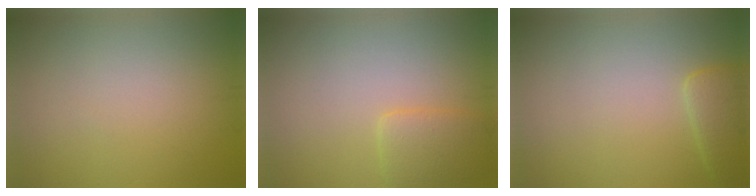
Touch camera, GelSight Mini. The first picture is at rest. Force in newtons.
{"total": 2.6, "press": 2.5, "slide": 0.2}
{"total": 2.4, "press": 2.4, "slide": 0.2}